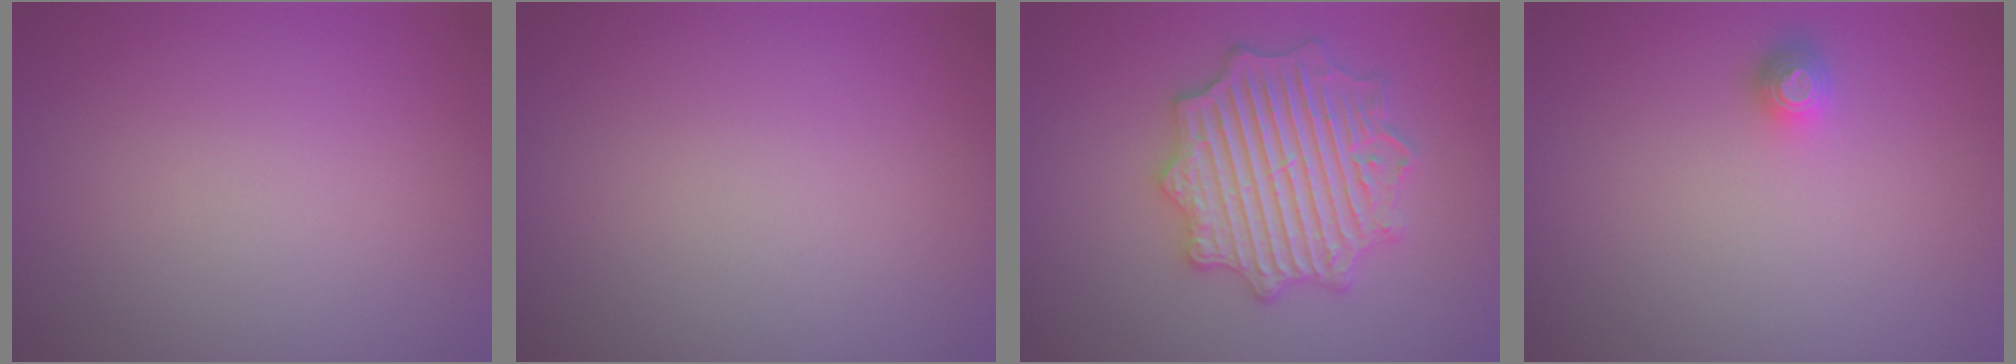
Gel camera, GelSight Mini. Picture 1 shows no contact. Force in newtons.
{"total": 0.0}
{"total": 6.6, "press": 6.5, "slide": 1.0}
{"total": 1.2, "press": 1.1, "slide": 0.4}